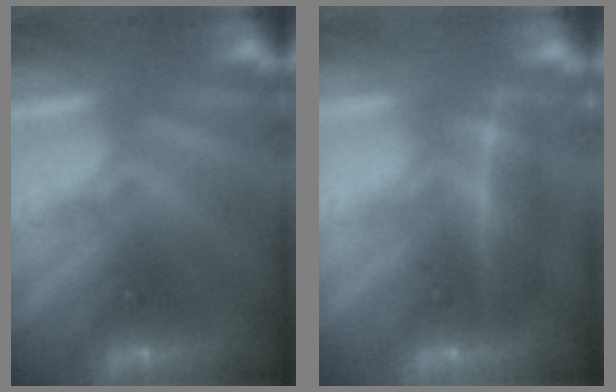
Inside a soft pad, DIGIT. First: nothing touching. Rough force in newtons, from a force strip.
{"total": 2.0}